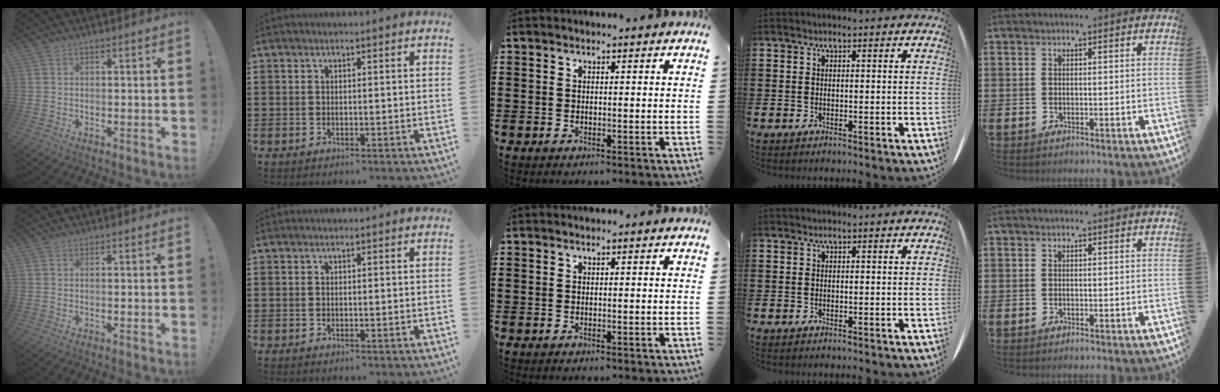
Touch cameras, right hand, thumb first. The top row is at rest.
{}